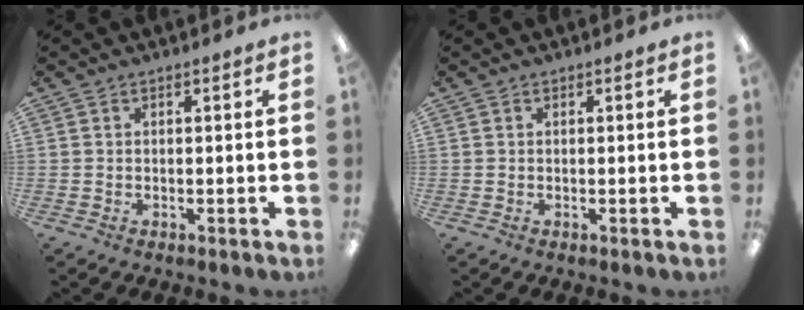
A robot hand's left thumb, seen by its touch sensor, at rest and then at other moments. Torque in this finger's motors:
{"motor_torque": [0.00, 0.00, 0.00, -0.02, 0.00]}